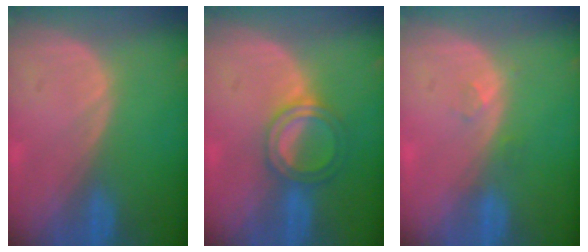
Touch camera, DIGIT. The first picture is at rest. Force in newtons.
{"total": 5.0, "press": 4.7, "slide": 1.8}
{"total": 1.4, "press": 1.3, "slide": 0.6}